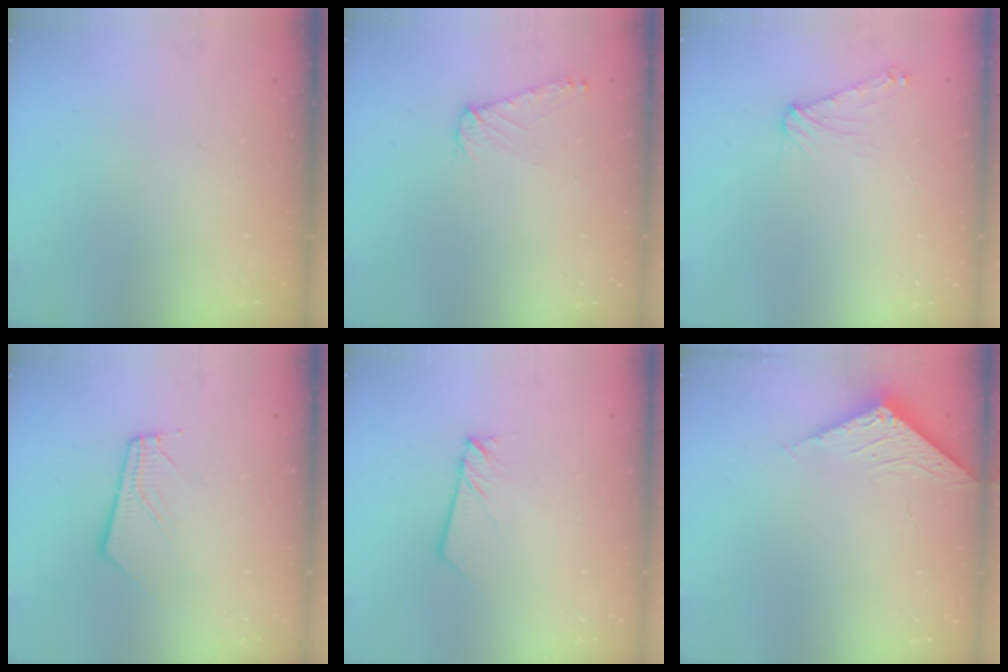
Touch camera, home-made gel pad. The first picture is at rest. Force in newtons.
{"total": 7.3, "press": 7.2, "slide": 0.7}
{"total": 6.7, "press": 6.6, "slide": 1.1}
{"total": 3.8, "press": 3.8, "slide": 0.3}
{"total": 1.9, "press": 1.9, "slide": 0.2}
{"total": 6.9, "press": 6.9, "slide": 0.5}